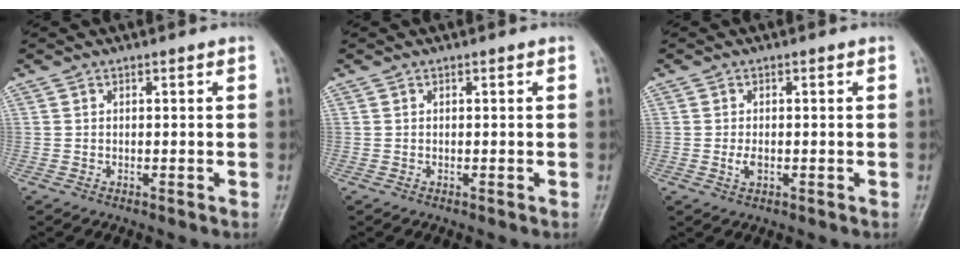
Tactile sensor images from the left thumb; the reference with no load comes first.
{"total": 0.0}
{"total": 1.9, "force": [-0.3, 1.1, 1.5], "torque": [-0.031, -0.002, -0.006]}